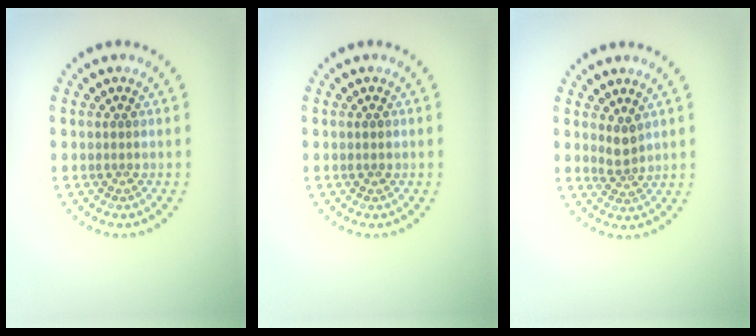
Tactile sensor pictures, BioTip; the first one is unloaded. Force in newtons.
{"total": 0.7, "press": 0.7, "slide": 0.1}
{"total": 1.8, "press": 1.5, "slide": 1.1}